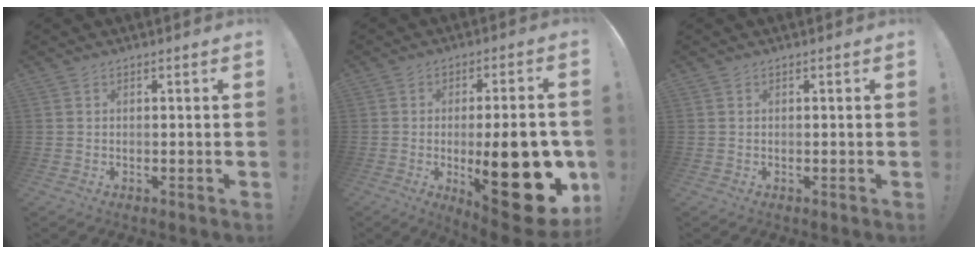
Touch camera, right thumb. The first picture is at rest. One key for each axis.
{"total": 24.6, "fx": -5.3, "fy": 8.9, "fz": 22.4, "tx": -0.306, "ty": 0.010, "tz": -0.064}
{"total": 0.0}